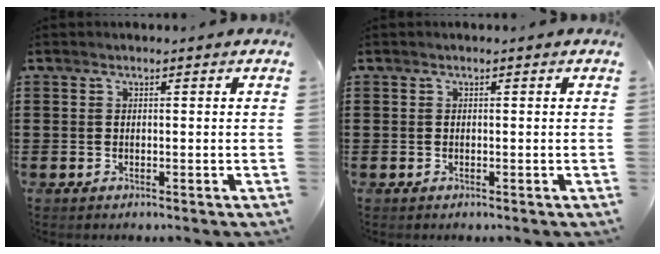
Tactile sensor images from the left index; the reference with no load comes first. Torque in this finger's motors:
{"motor_torque": [-0.05, -0.02, 0.02, 0.00]}